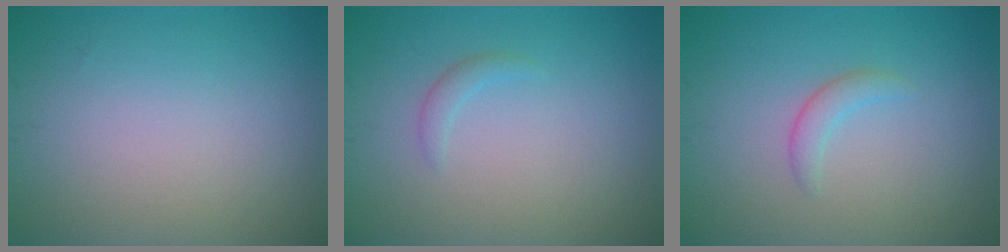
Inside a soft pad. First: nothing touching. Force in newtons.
{"total": 0.9, "press": 0.9, "slide": 0.1}
{"total": 1.4, "press": 1.4, "slide": 0.2}